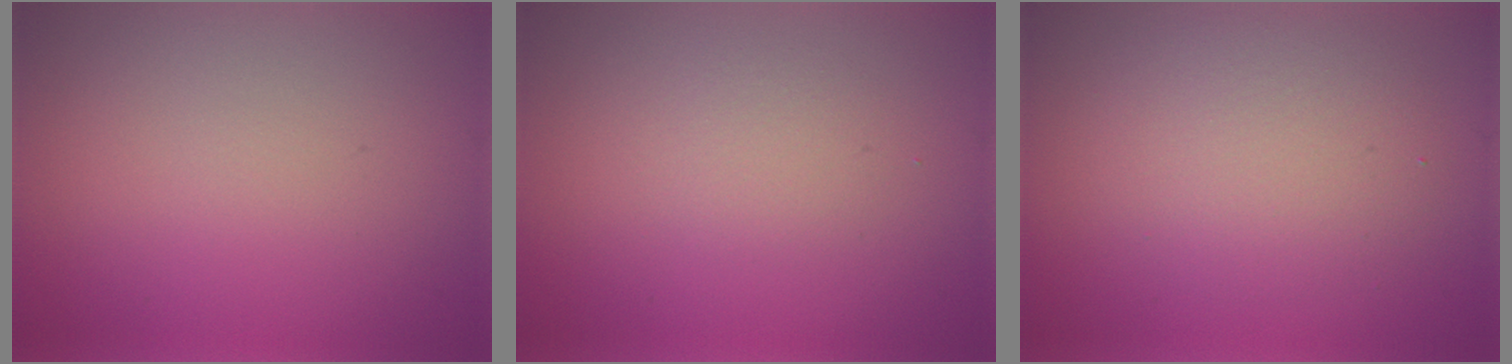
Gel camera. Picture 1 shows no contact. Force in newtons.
{"total": 1.5, "press": 1.5, "slide": 0.0}
{"total": 4.0, "press": 4.0, "slide": 0.1}